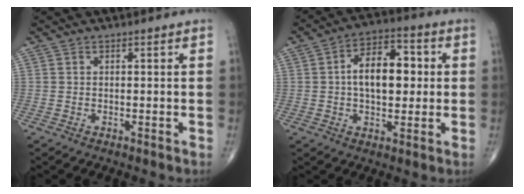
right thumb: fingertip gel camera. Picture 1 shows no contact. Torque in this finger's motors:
{"motor_torque": [0.09, 0.53, 0.57, -0.17, 0.11]}